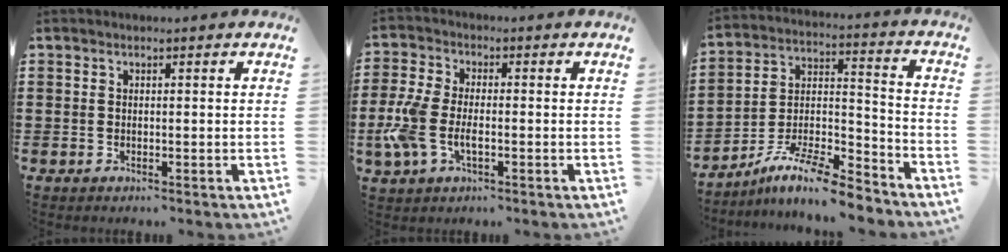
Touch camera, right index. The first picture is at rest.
{"total": 6.2, "force": [-1.7, 3.2, 5.0], "torque": [-0.128, -0.004, -0.041]}
{"total": 10.2, "force": [-8.8, 1.4, 4.9], "torque": [-0.087, 0.019, -0.172]}